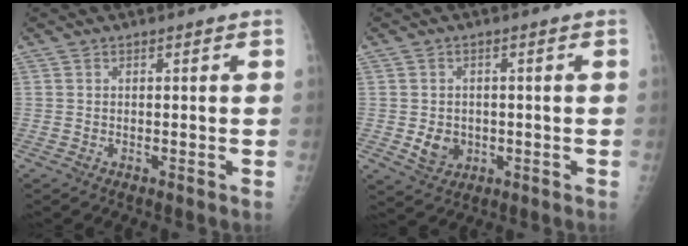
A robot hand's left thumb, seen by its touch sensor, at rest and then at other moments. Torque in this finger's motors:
{"motor_torque": [-0.05, 0.04, 0.11, 0.03, 0.00]}